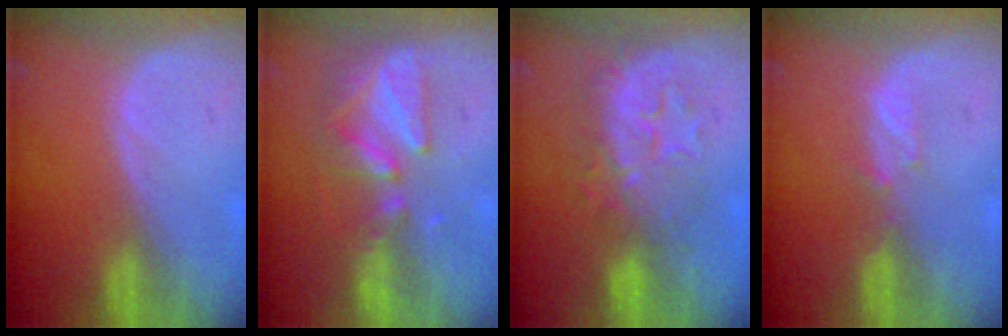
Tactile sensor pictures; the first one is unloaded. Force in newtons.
{"total": 8.6, "press": 7.7, "slide": 3.8}
{"total": 8.2, "press": 7.9, "slide": 2.2}
{"total": 1.5, "press": 1.4, "slide": 0.2}